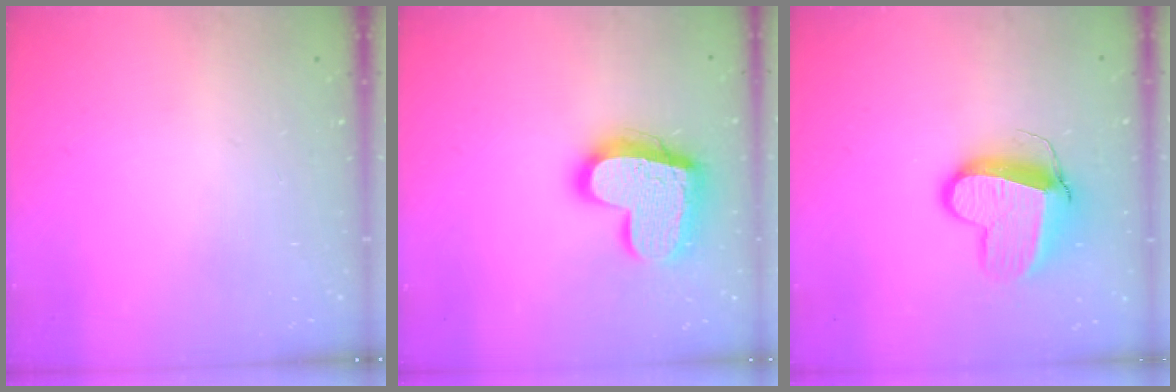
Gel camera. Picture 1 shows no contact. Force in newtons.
{"total": 18.2, "press": 18.2, "slide": 1.6}
{"total": 11.5, "press": 11.4, "slide": 1.3}